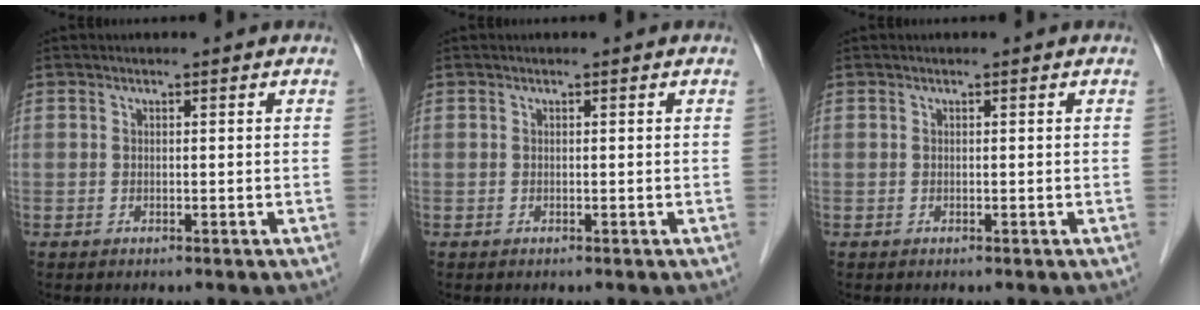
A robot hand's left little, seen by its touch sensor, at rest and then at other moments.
{"total": 0.0}
{"total": 0.0}